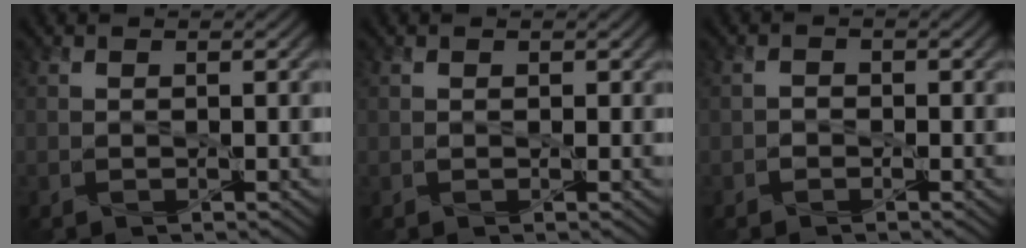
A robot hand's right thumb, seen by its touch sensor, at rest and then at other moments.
{"total": 0.5, "force": [0.3, 0.4, 0.2], "torque": [-0.008, -0.002, 0.004]}
{"total": 1.0, "force": [-0.8, 0.5, 0.1], "torque": [0.002, -0.001, -0.016]}